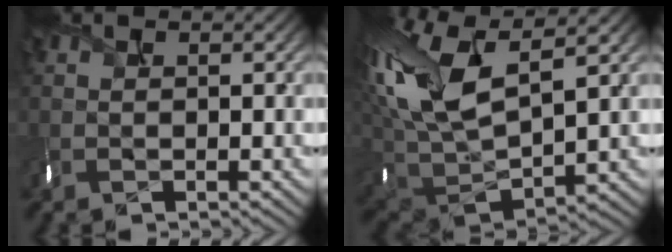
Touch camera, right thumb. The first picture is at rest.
{"total": 15.6, "force": [4.8, 7.4, 12.8], "torque": [-0.308, 0.004, 0.094]}